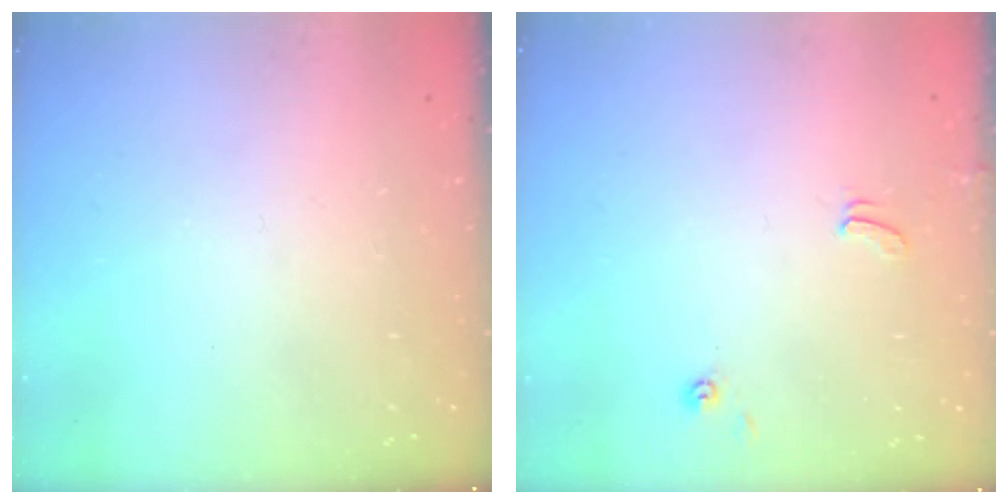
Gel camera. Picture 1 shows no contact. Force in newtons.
{"total": 0.9, "press": 0.8, "slide": 0.4}